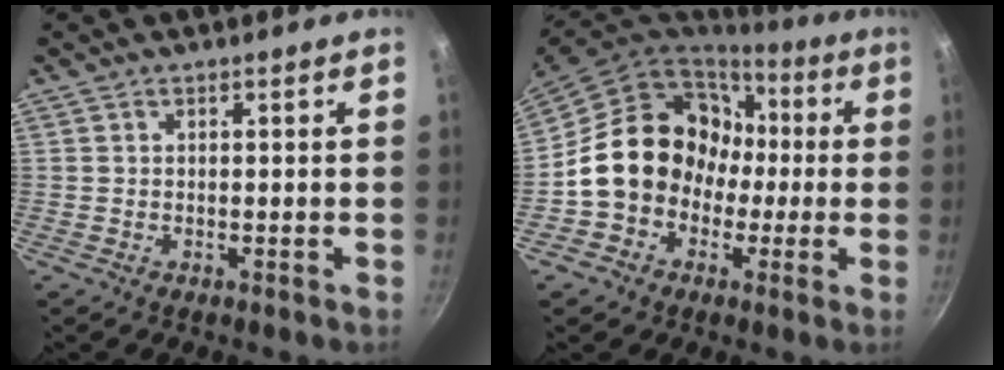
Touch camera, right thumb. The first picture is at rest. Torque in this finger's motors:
{"motor_torque": [1.21, 3.38, 1.30, -0.91, 0.62]}